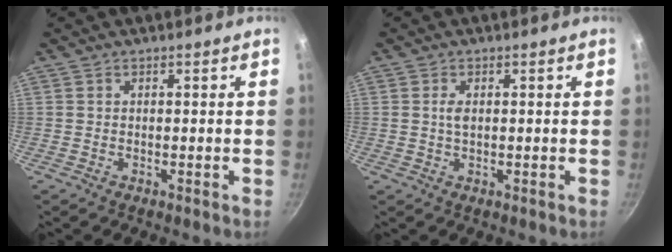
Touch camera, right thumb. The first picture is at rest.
{"total": 1.8, "force": [0.3, 0.9, 1.5], "torque": [-0.028, 0.001, 0.005]}